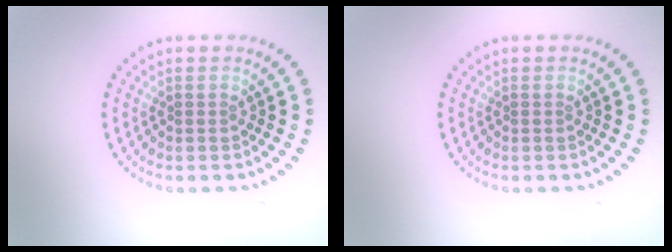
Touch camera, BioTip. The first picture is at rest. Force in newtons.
{"total": 0.0}